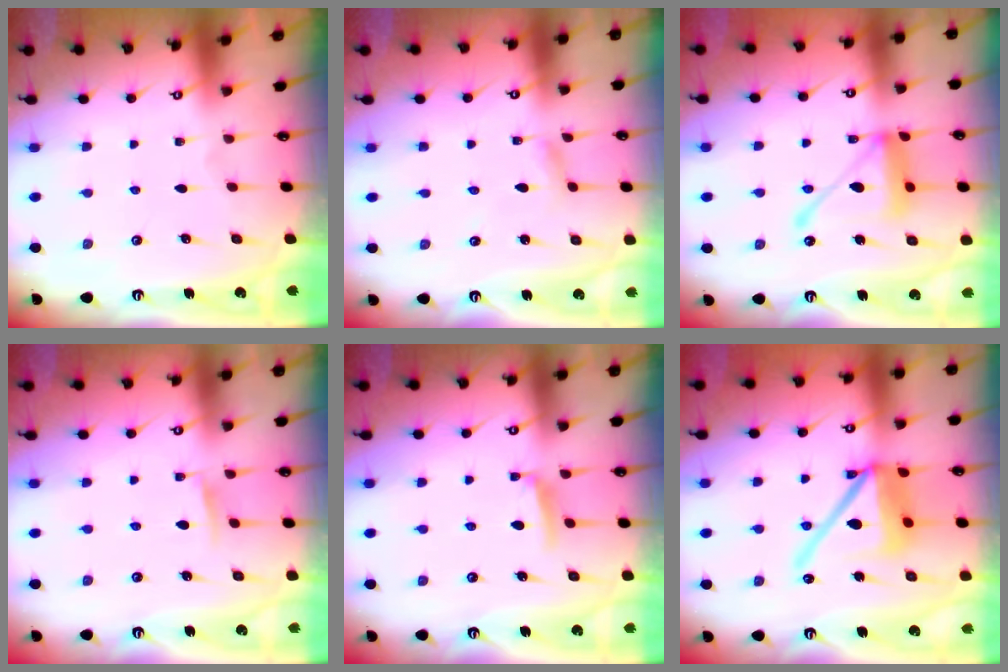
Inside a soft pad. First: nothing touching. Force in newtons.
{"total": 2.5, "press": 2.5, "slide": 0.2}
{"total": 14.0, "press": 14.0, "slide": 1.2}
{"total": 3.8, "press": 3.8, "slide": 0.5}
{"total": 6.0, "press": 5.9, "slide": 0.8}
{"total": 14.9, "press": 14.8, "slide": 2.1}